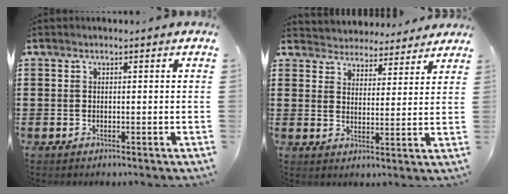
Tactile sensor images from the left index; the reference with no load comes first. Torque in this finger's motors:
{"motor_torque": [0.51, -1.63, 0.35, 0.02]}